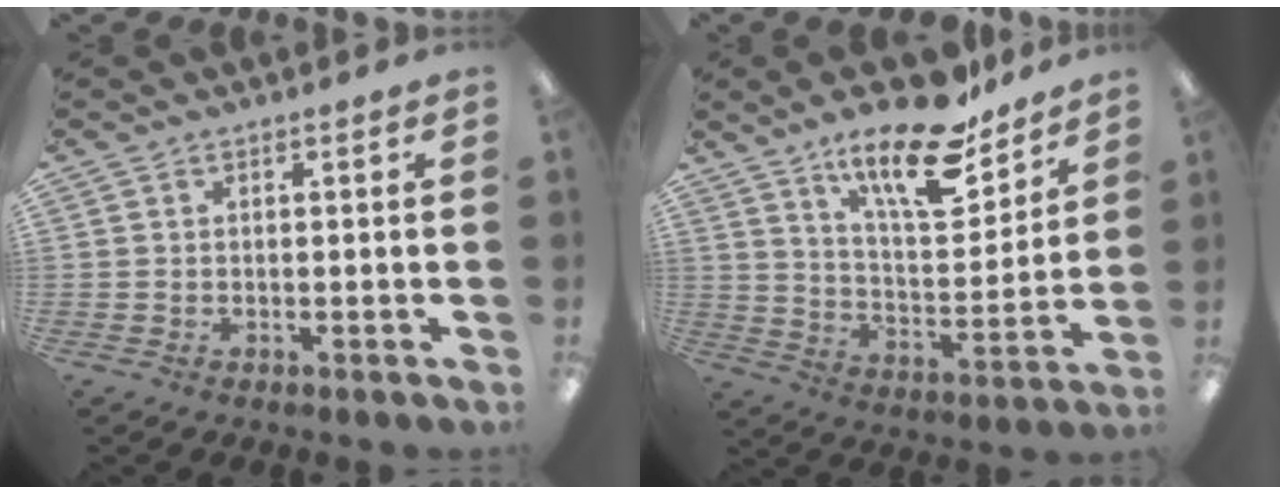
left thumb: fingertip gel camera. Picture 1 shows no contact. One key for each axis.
{"total": 18.4, "fx": 13.5, "fy": 6.1, "fz": 11.0, "tx": -0.176, "ty": -0.081, "tz": 0.224}